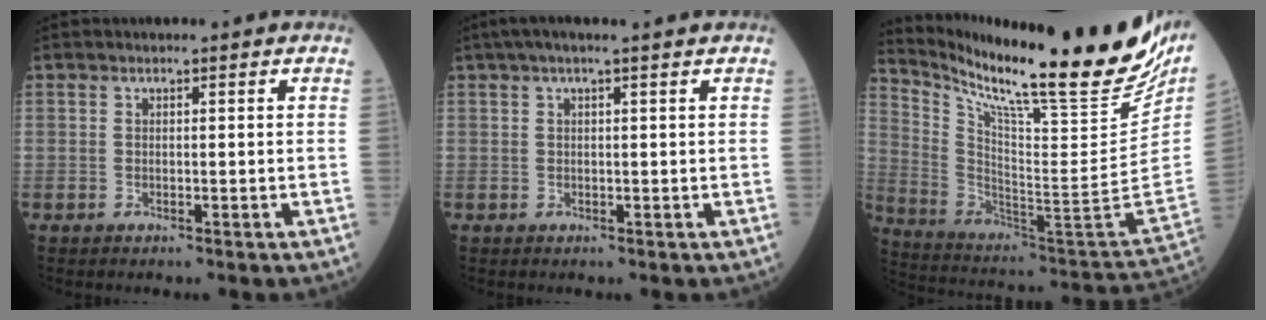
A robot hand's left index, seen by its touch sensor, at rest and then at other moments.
{"total": 4.7, "force": [3.5, -0.3, 3.1], "torque": [-0.051, 0.035, 0.055]}
{"total": 30.3, "force": [23.9, 2.4, 18.4], "torque": [-0.316, -0.081, 0.354]}